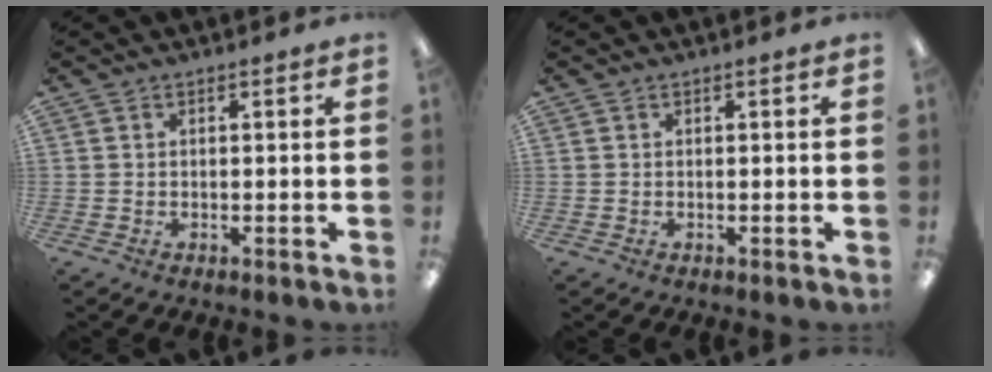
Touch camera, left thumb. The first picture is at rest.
{"total": 0.0}